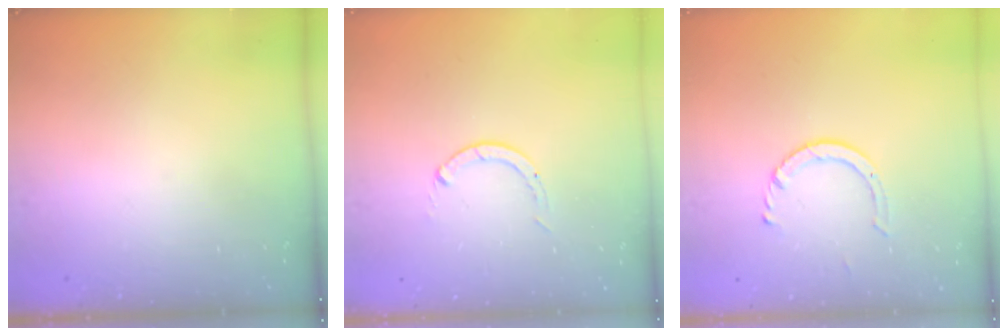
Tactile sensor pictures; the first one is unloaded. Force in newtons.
{"total": 0.0}
{"total": 4.6, "press": 4.5, "slide": 0.5}